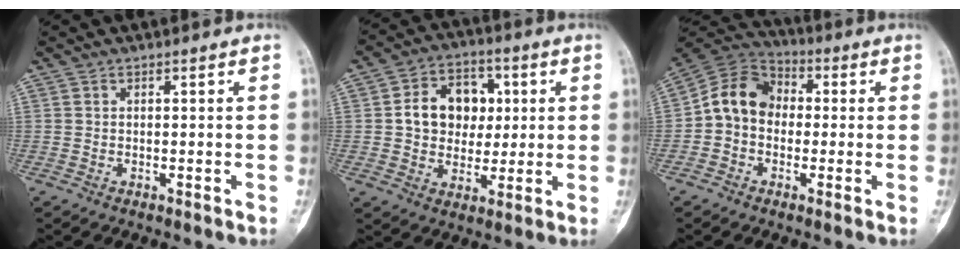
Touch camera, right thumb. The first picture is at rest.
{"total": 12.1, "force": [1.7, 9.5, 7.3], "torque": [-0.071, 0.010, 0.025]}
{"total": 10.6, "force": [-0.5, 8.6, 6.1], "torque": [-0.096, 0.037, -0.027]}